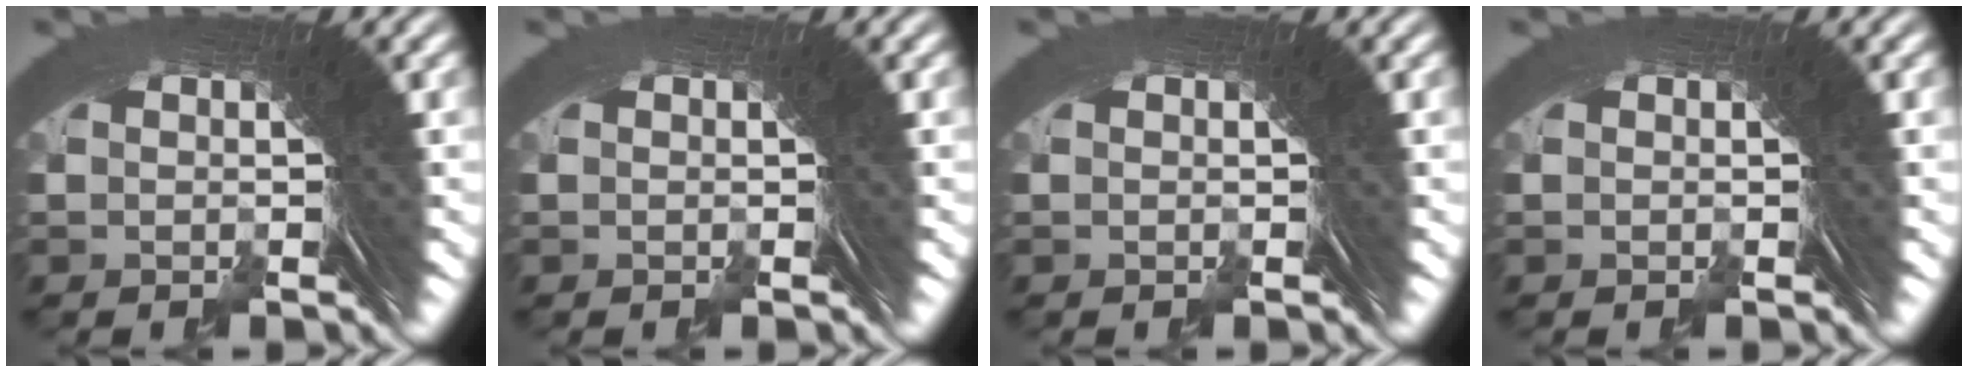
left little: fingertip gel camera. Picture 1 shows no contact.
{"total": 0.0}
{"total": 0.0}
{"total": 0.0}